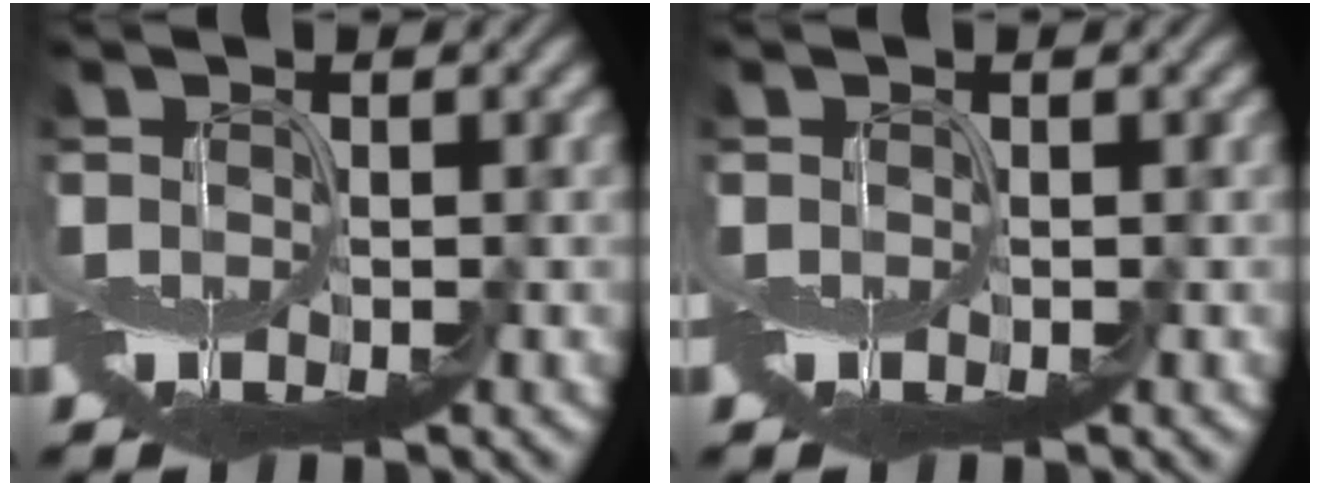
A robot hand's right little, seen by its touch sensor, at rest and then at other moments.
{"total": 0.0}